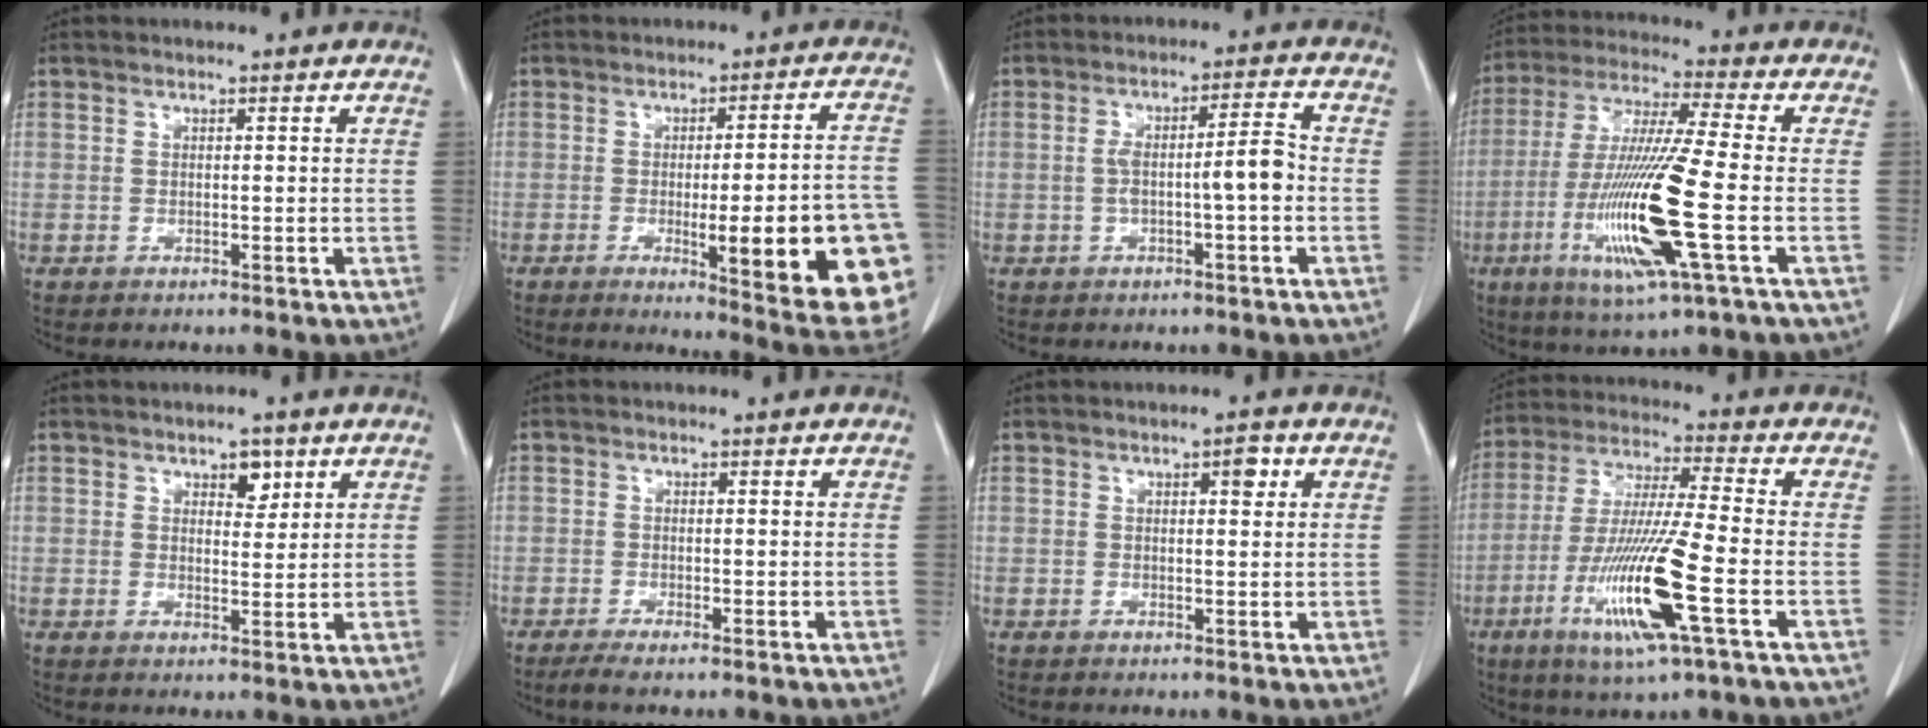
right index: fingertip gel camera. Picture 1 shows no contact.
{"total": 20.2, "force": [-6.0, 2.2, 19.2], "torque": [-0.150, 0.004, -0.060]}
{"total": 5.9, "force": [-1.0, 0.6, 5.8], "torque": [-0.099, 0.024, -0.012]}
{"total": 17.1, "force": [-4.6, 0.1, 16.5], "torque": [-0.341, -0.020, -0.088]}
{"total": 3.1, "force": [1.8, 1.6, 1.9], "torque": [-0.025, -0.001, 0.028]}
{"total": 2.4, "force": [-1.8, 0.1, 1.6], "torque": [-0.030, -0.006, -0.033]}
{"total": 2.1, "force": [0.9, 0.8, 1.7], "torque": [-0.023, 0.001, 0.012]}
{"total": 15.5, "force": [-5.5, 0.0, 14.5], "torque": [-0.296, -0.024, -0.103]}